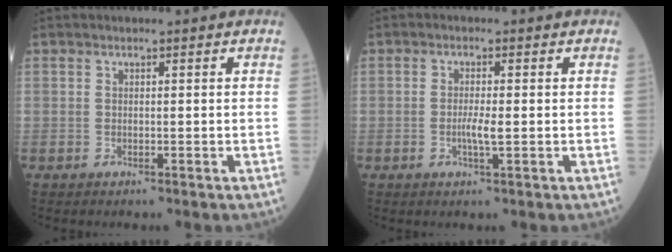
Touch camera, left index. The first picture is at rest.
{"total": 2.5, "force": [-0.4, 0.1, 2.5], "torque": [-0.051, -0.003, -0.008]}